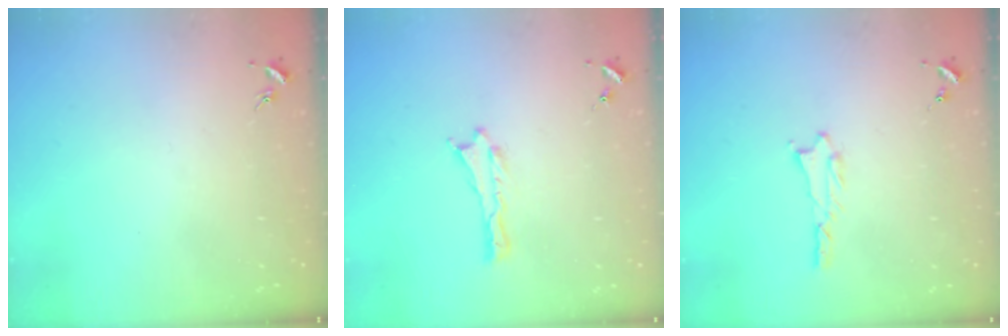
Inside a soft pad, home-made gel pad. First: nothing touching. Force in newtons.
{"total": 0.0}
{"total": 0.9, "press": 0.9, "slide": 0.2}